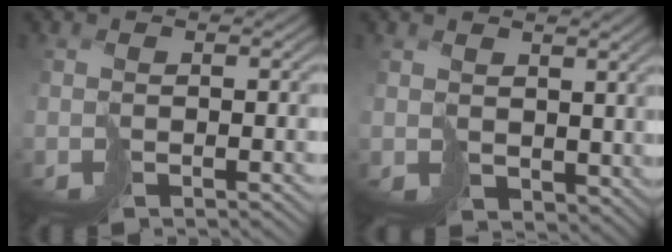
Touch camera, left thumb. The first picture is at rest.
{"total": 3.5, "force": [1.7, 2.6, 1.5], "torque": [-0.048, -0.015, 0.041]}